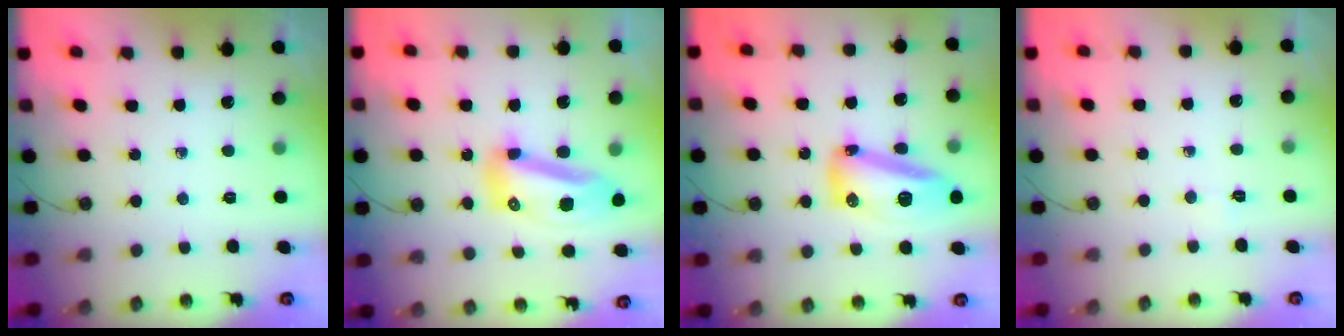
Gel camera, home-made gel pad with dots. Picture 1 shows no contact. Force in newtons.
{"total": 12.2, "press": 12.1, "slide": 1.2}
{"total": 16.5, "press": 15.1, "slide": 6.5}
{"total": 2.1, "press": 1.6, "slide": 1.4}